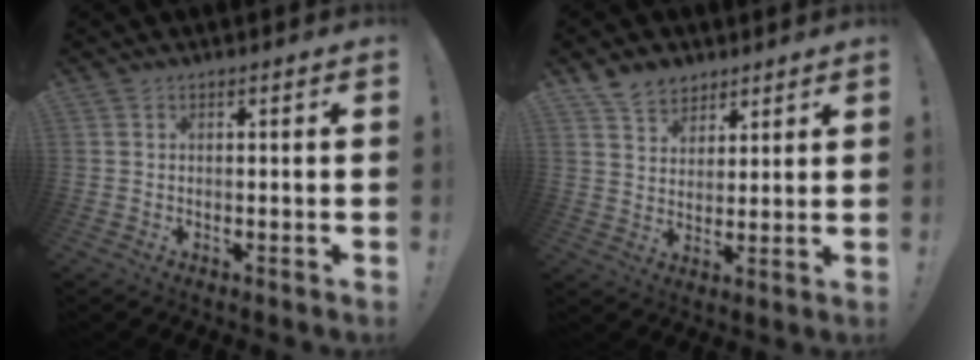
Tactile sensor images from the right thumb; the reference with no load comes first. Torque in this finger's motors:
{"motor_torque": [-0.17, 0.20, 0.22, 0.15, -0.02]}